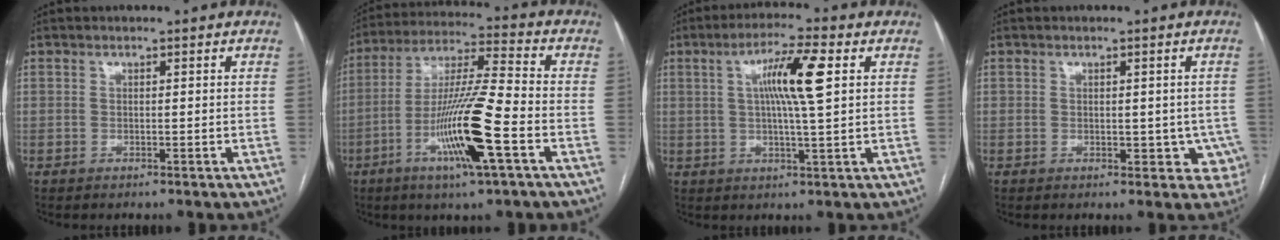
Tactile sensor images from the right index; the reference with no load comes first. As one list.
[{"total": 14.8, "force": [-5.5, 0.2, 13.8], "torque": [-0.270, -0.008, -0.101]}, {"total": 8.7, "force": [2.2, 0.2, 8.4], "torque": [-0.151, 0.009, 0.036]}, {"total": 4.4, "force": [-0.5, 3.3, 3.0], "torque": [-0.008, 0.004, 0.002]}]